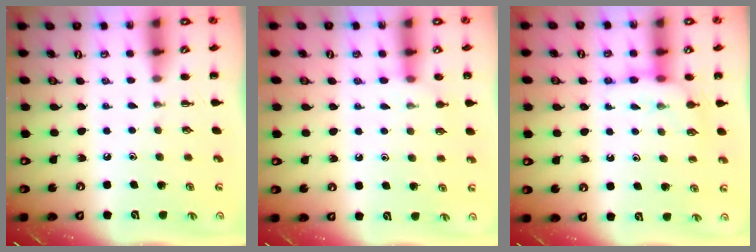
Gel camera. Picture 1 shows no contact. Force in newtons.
{"total": 6.2, "press": 6.1, "slide": 1.1}
{"total": 8.3, "press": 8.3, "slide": 0.7}